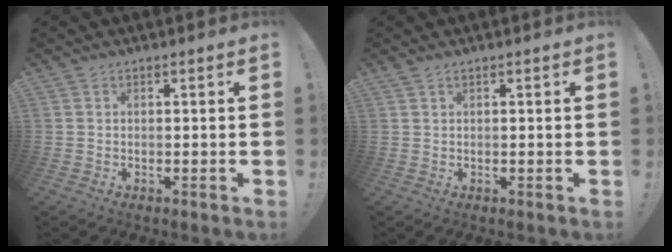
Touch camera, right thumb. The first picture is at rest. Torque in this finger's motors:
{"motor_torque": [-0.03, 0.94, 0.51, -0.02, 0.01]}